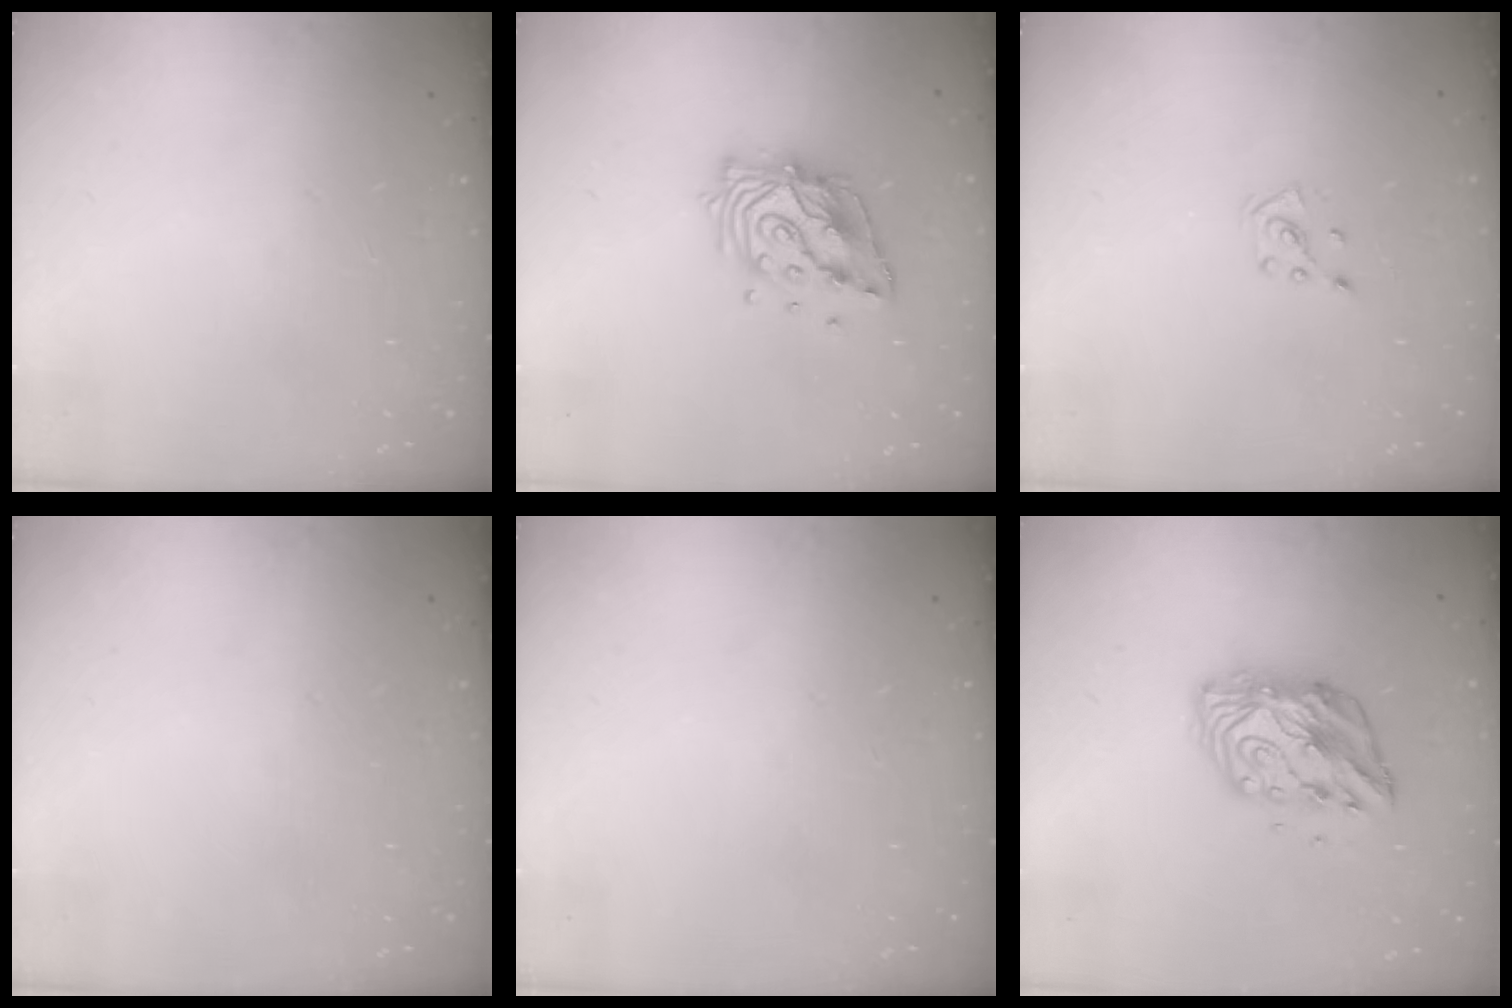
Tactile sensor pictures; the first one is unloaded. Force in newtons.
{"total": 13.3, "press": 13.2, "slide": 1.5}
{"total": 2.2, "press": 2.2, "slide": 0.3}
{"total": 0.0}
{"total": 0.0}
{"total": 11.2, "press": 11.2, "slide": 0.9}